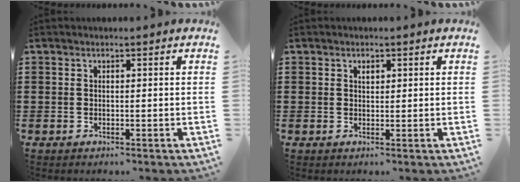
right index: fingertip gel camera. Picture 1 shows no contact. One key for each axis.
{"total": 1.1, "fx": 0.5, "fy": 0.6, "fz": 0.7, "tx": -0.016, "ty": 0.004, "tz": 0.009}